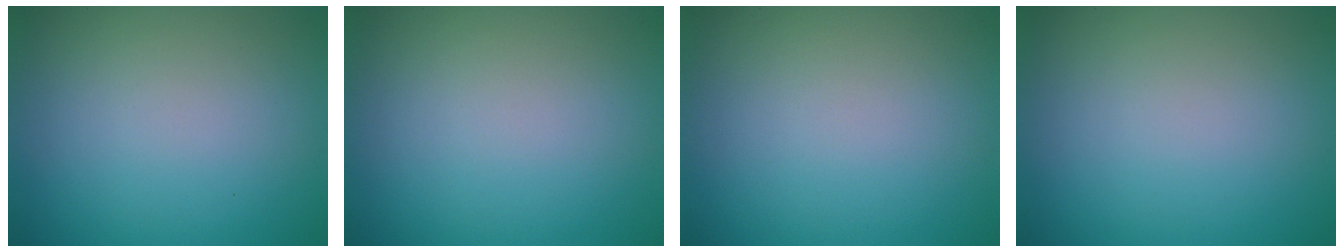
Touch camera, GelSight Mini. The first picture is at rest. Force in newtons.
{"total": 0.0}
{"total": 0.0}
{"total": 0.0}